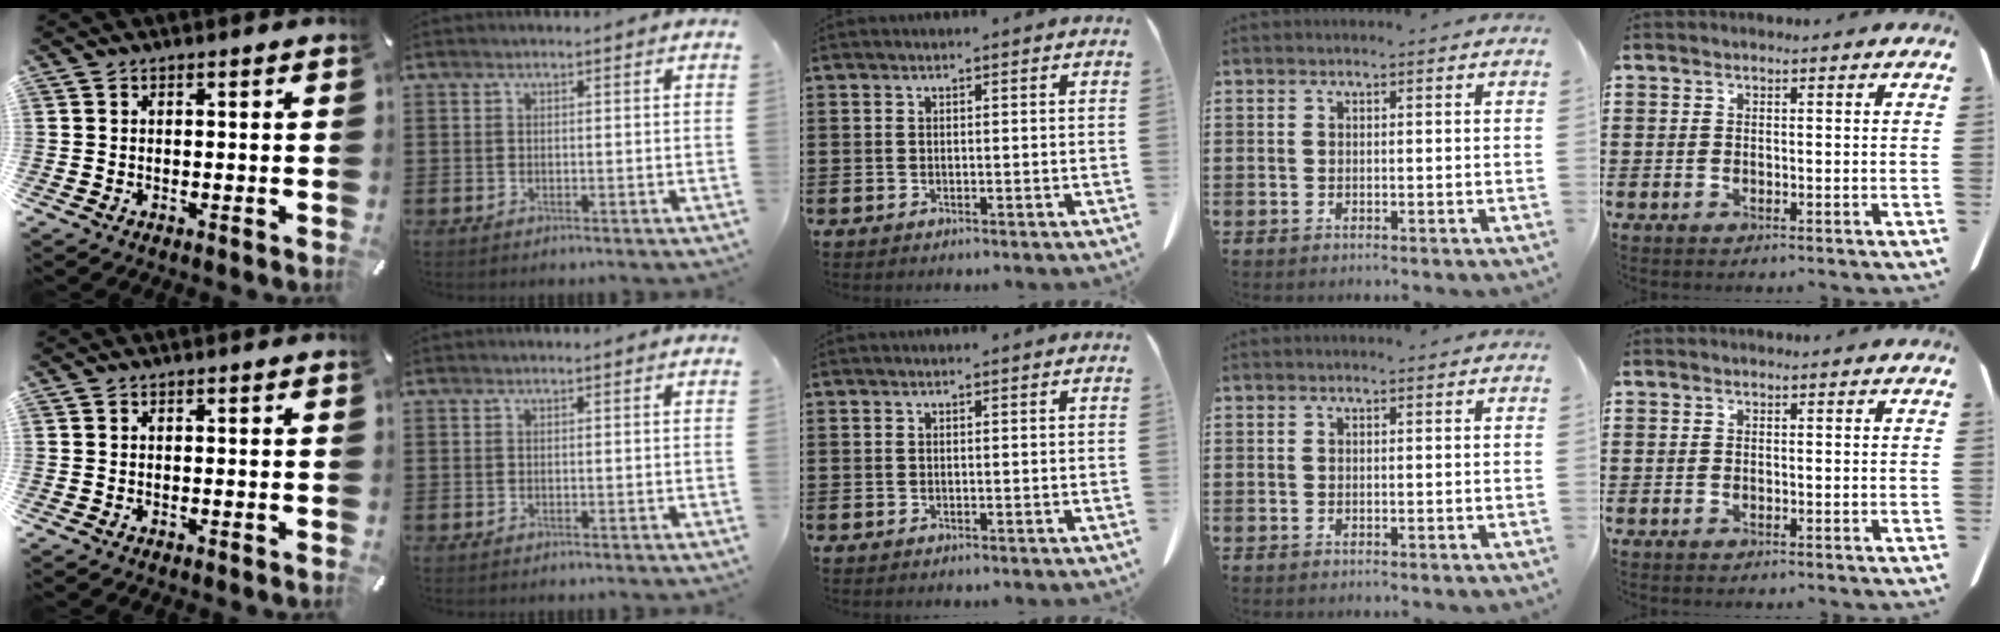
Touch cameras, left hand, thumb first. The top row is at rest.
{}